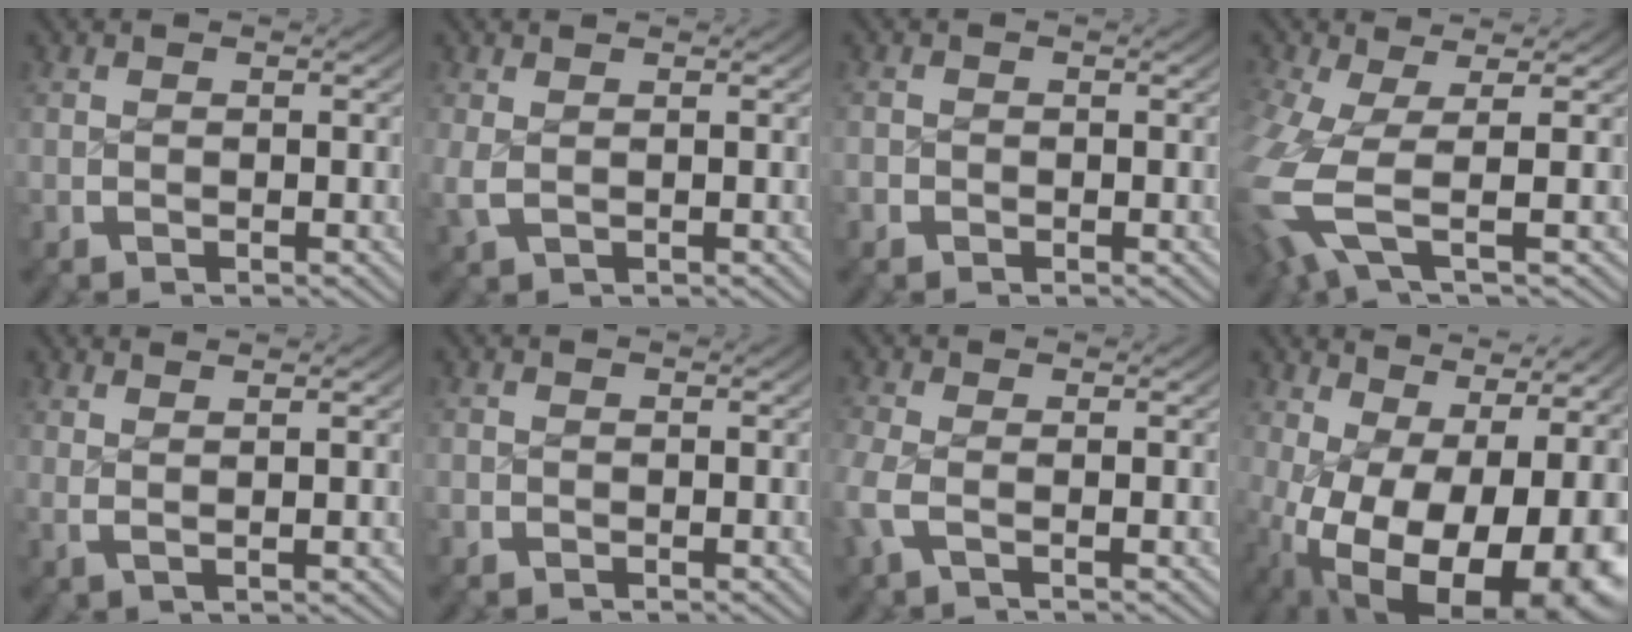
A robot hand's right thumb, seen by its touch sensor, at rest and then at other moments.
{"total": 1.5, "force": [0.3, 0.9, 1.1], "torque": [-0.033, -0.005, 0.012]}
{"total": 0.9, "force": [-0.6, 0.7, 0.0], "torque": [-0.002, -0.004, -0.014]}
{"total": 8.4, "force": [-0.8, 4.3, 7.1], "torque": [-0.196, -0.038, 0.002]}
{"total": 2.4, "force": [1.6, 0.1, 1.8], "torque": [-0.031, 0.001, 0.031]}
{"total": 0.6, "force": [-0.3, 0.5, 0.0], "torque": [-0.002, -0.004, -0.007]}
{"total": 2.6, "force": [-0.7, 1.4, 2.0], "torque": [-0.072, -0.012, -0.010]}
{"total": 18.0, "force": [-2.1, 11.5, 13.7], "torque": [-0.240, -0.080, 0.016]}